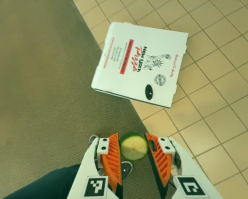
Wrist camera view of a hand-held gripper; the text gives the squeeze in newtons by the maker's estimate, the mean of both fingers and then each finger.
{"total": 7.6, "left": 7.3, "right": 7.9}